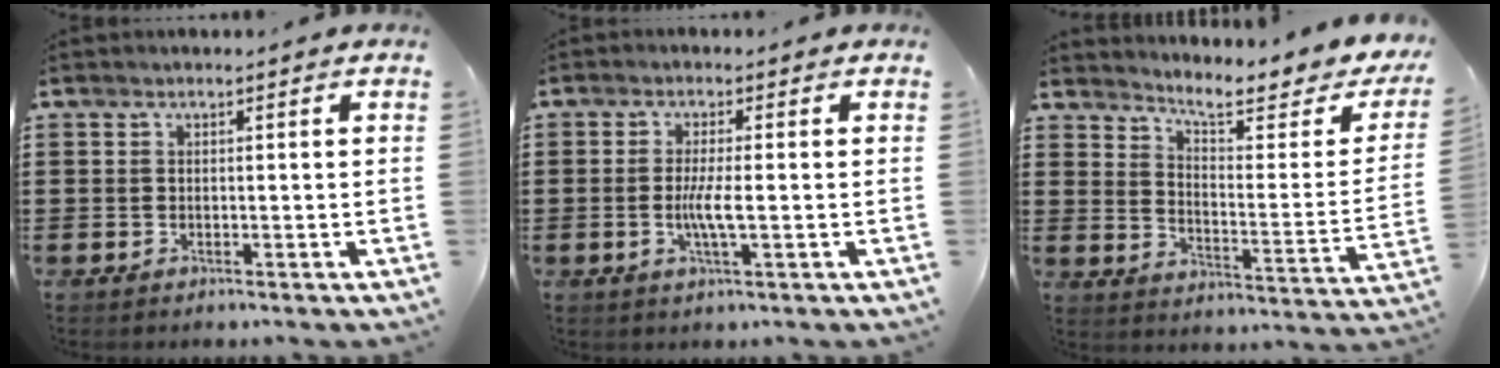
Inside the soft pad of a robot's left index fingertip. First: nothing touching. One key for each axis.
{"total": 4.1, "fx": -0.5, "fy": 0.4, "fz": 4.1, "tx": -0.079, "ty": -0.006, "tz": -0.012}
{"total": 6.4, "fx": 5.2, "fy": 0.8, "fz": 3.6, "tx": -0.079, "ty": -0.041, "tz": 0.081}